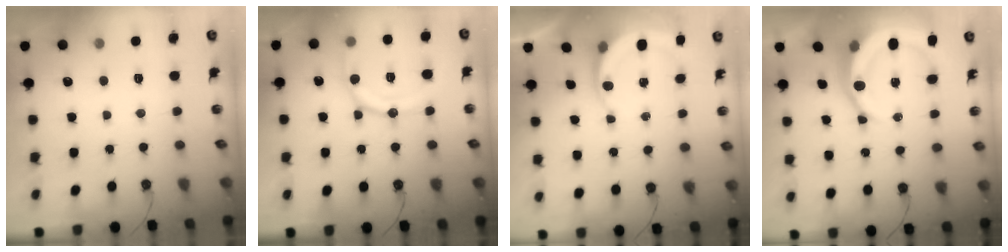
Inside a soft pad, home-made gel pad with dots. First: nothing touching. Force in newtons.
{"total": 12.2, "press": 12.1, "slide": 1.4}
{"total": 5.0, "press": 5.0, "slide": 0.4}
{"total": 12.7, "press": 12.6, "slide": 1.6}